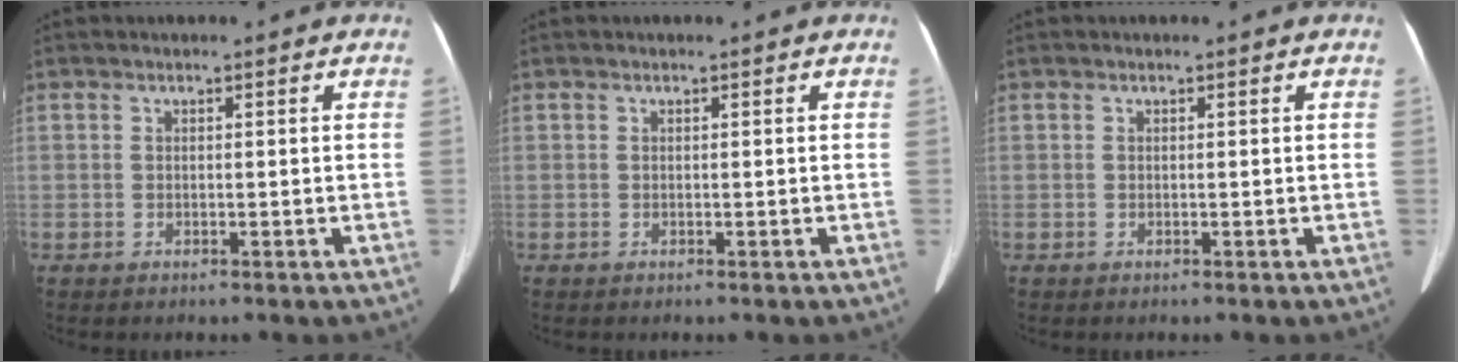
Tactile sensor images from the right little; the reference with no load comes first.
{"total": 0.0}
{"total": 0.0}